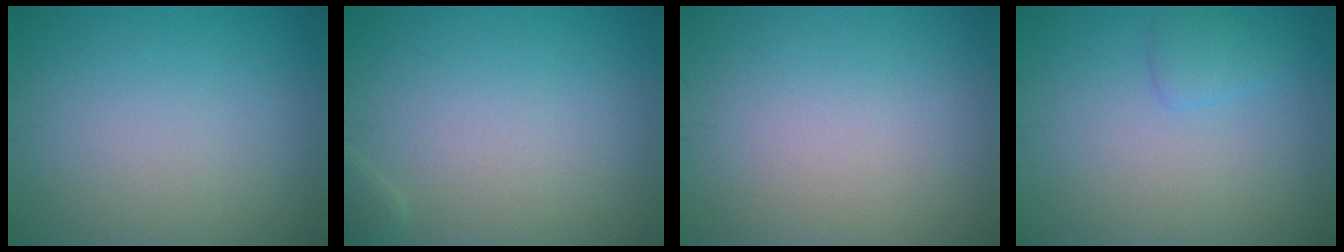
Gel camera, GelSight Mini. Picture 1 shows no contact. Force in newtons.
{"total": 0.7, "press": 0.7, "slide": 0.1}
{"total": 0.0}
{"total": 1.5, "press": 1.5, "slide": 0.1}